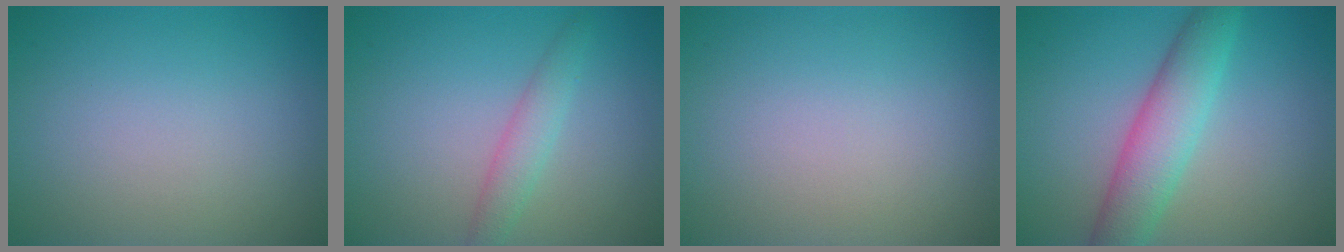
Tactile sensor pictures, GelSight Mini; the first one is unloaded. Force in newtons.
{"total": 2.2, "press": 2.2, "slide": 0.2}
{"total": 0.0}
{"total": 5.1, "press": 5.1, "slide": 0.2}